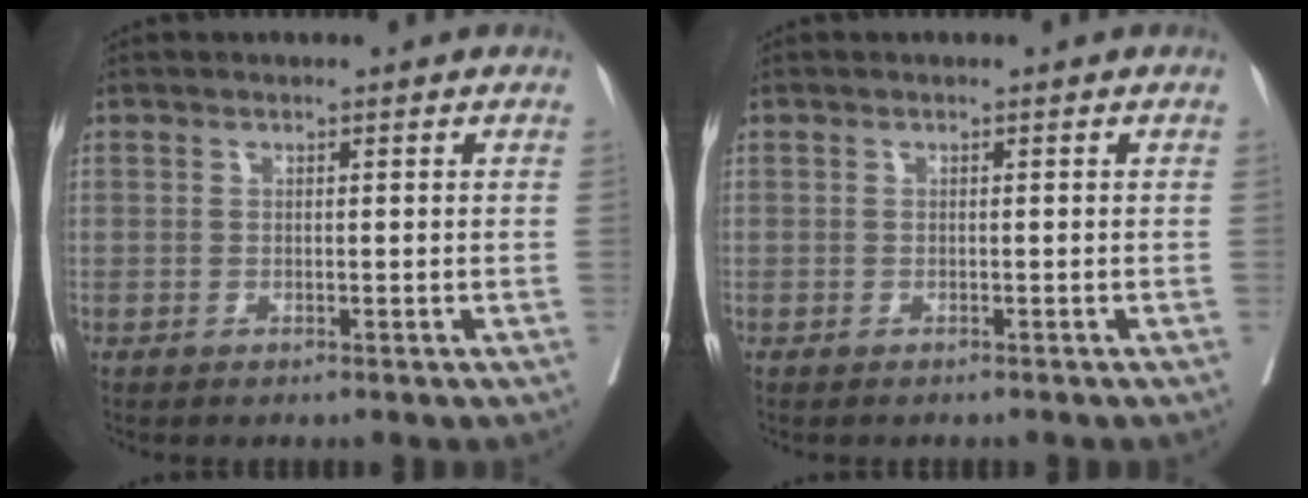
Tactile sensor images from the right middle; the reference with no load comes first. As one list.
[{"total": 1.9, "force": [-1.7, 0.3, 0.7], "torque": [-0.015, -0.005, -0.020]}]